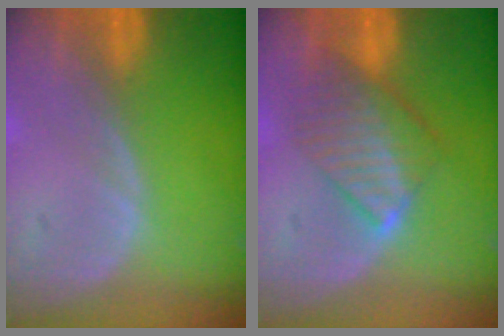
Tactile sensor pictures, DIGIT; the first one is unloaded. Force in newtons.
{"total": 6.5, "press": 6.5, "slide": 0.7}